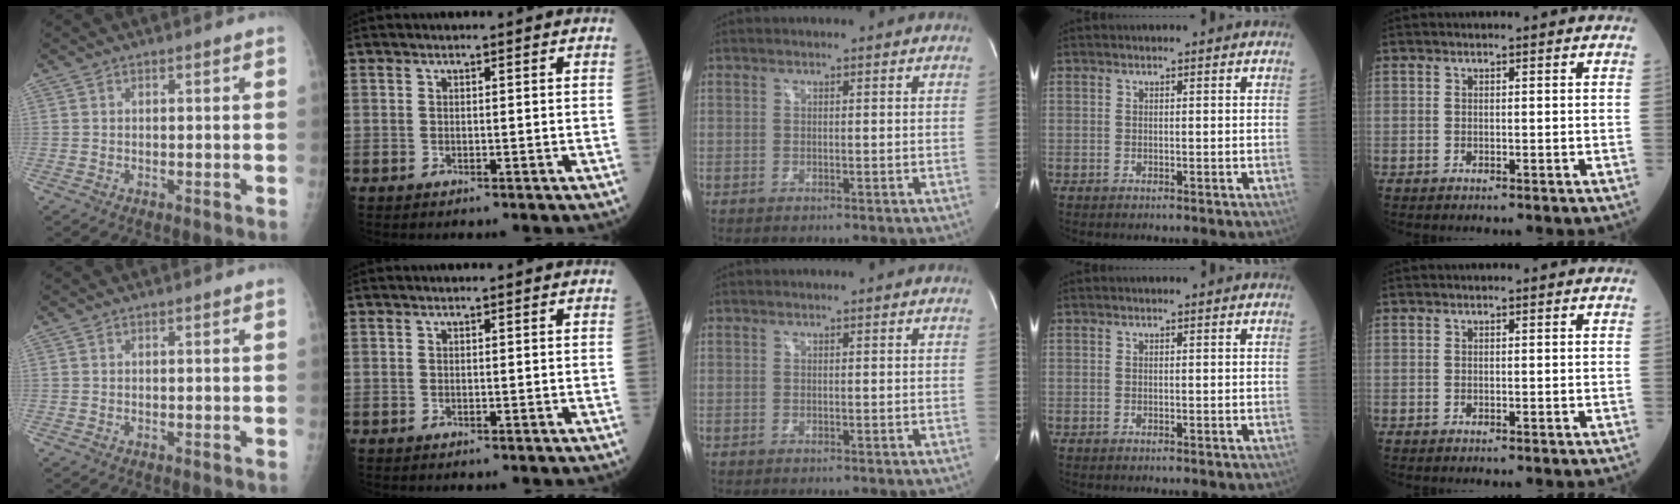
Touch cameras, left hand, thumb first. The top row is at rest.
{}